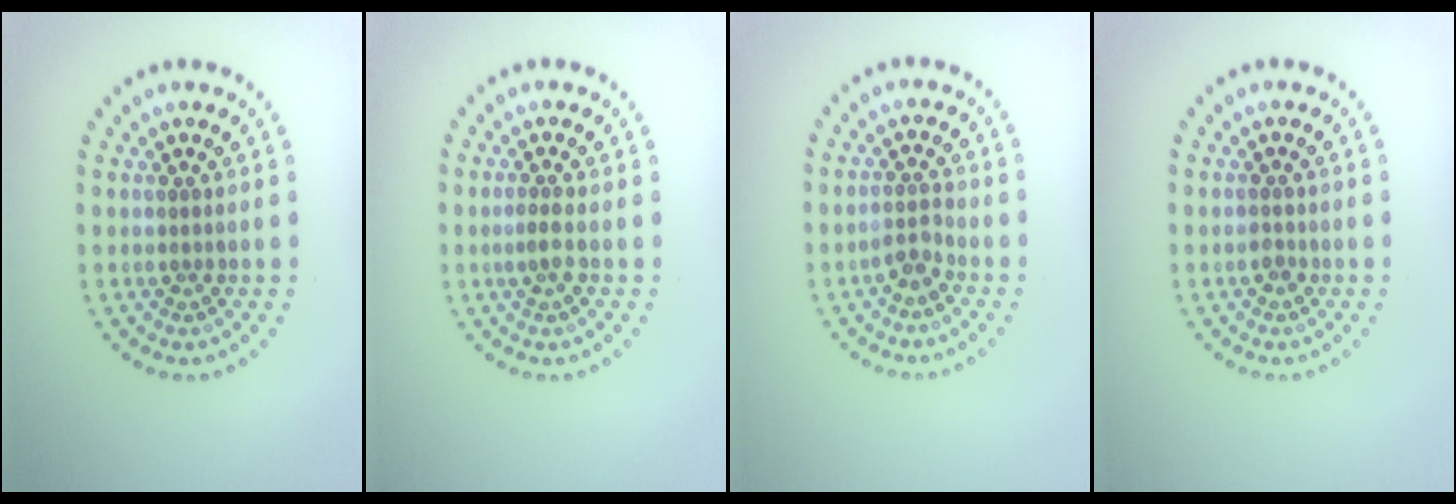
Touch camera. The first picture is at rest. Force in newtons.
{"total": 1.2, "press": 1.0, "slide": 0.7}
{"total": 1.6, "press": 1.3, "slide": 1.0}
{"total": 0.8, "press": 0.8, "slide": 0.1}